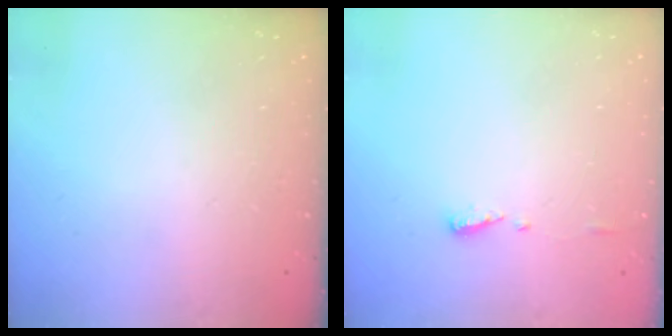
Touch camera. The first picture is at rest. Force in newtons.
{"total": 4.9, "press": 4.9, "slide": 0.6}